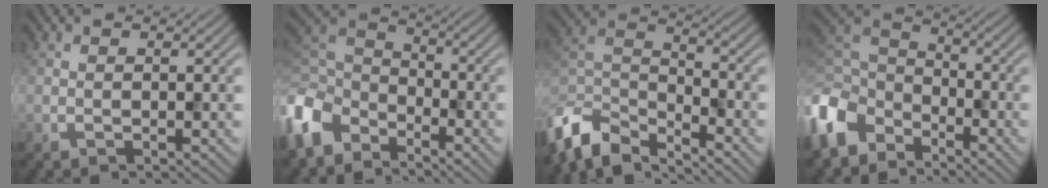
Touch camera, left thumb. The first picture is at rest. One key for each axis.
{"total": 9.6, "fx": -6.2, "fy": 5.7, "fz": 4.6, "tx": -0.131, "ty": -0.009, "tz": -0.146}
{"total": 10.4, "fx": -8.3, "fy": 3.8, "fz": 4.9, "tx": -0.110, "ty": -0.007, "tz": -0.178}
{"total": 10.7, "fx": -6.4, "fy": 6.8, "fz": 5.2, "tx": -0.152, "ty": -0.011, "tz": -0.145}